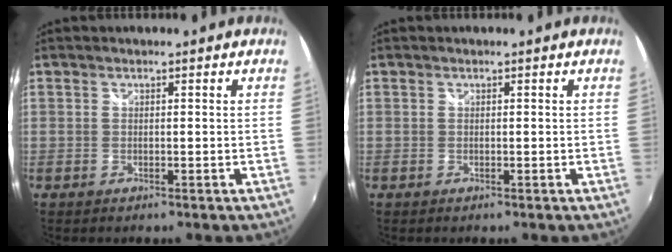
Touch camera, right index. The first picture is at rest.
{"total": 0.0}